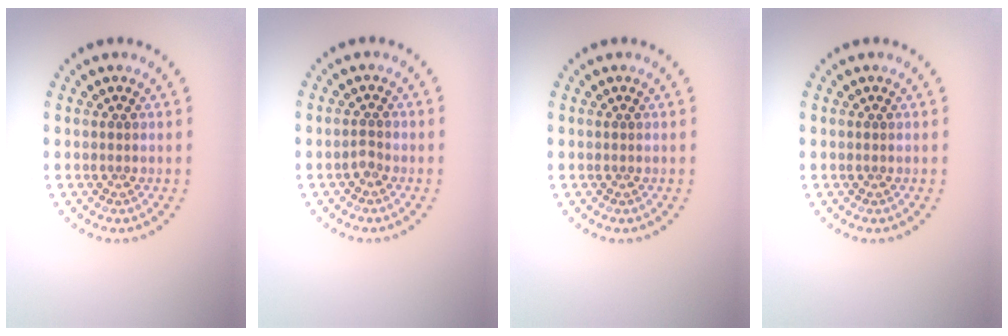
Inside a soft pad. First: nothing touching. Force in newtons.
{"total": 0.9, "press": 0.6, "slide": 0.6}
{"total": 0.0}
{"total": 0.0}